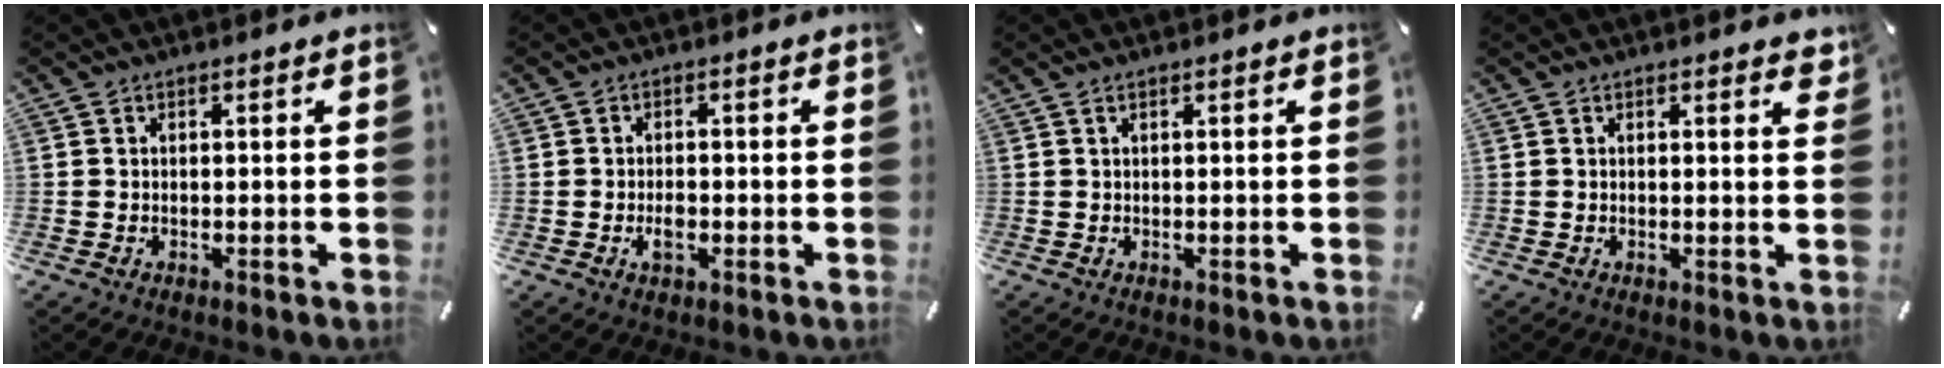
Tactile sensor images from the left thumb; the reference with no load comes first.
{"total": 2.7, "force": [-0.8, 1.6, 2.0], "torque": [-0.044, 0.001, -0.016]}
{"total": 0.7, "force": [0.3, -0.1, 0.7], "torque": [-0.012, -0.001, 0.004]}
{"total": 1.4, "force": [1.0, 0.5, 0.9], "torque": [-0.004, -0.003, 0.013]}